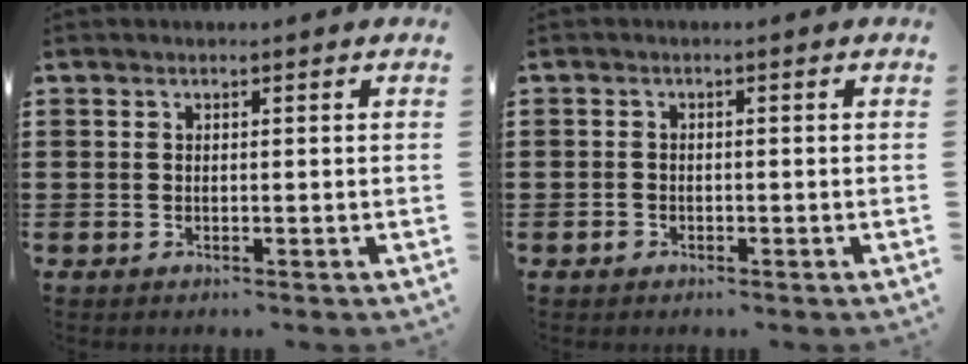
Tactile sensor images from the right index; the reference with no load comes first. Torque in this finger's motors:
{"motor_torque": [0.28, 0.26, 0.00, 0.02]}